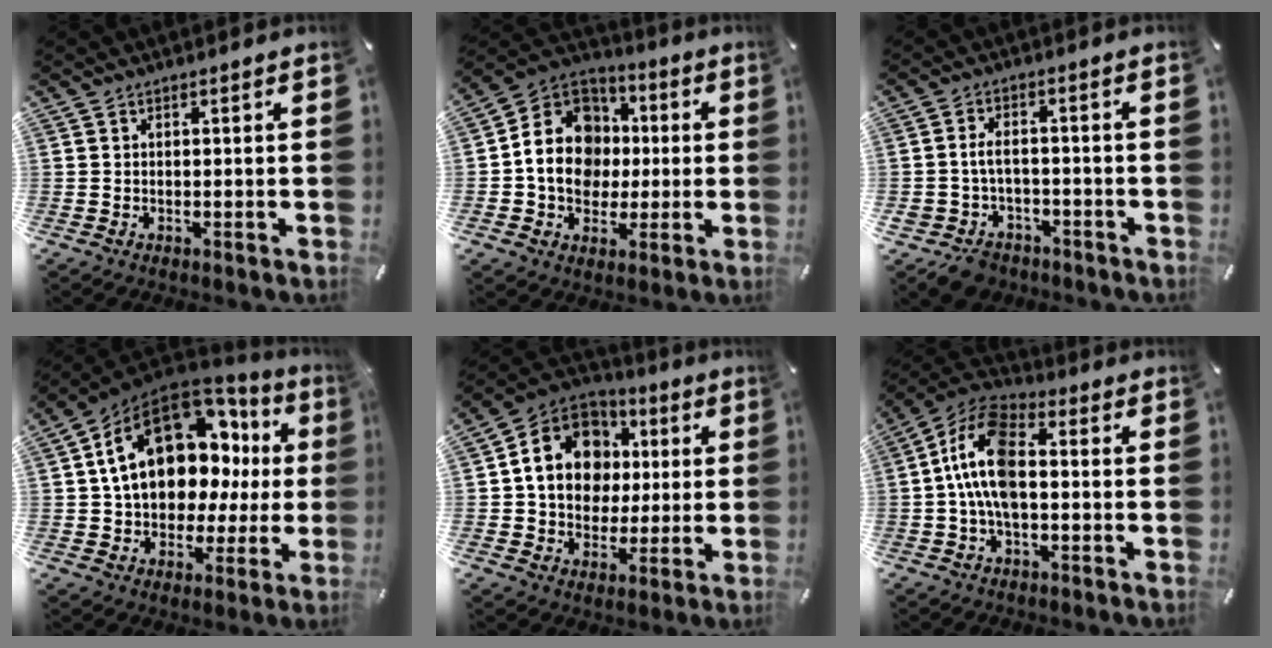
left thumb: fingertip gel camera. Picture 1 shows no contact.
{"total": 15.1, "force": [-0.9, 13.2, 7.2], "torque": [-0.149, 0.013, -0.015]}
{"total": 6.3, "force": [-2.3, 4.9, 3.2], "torque": [-0.070, 0.020, -0.042]}
{"total": 20.2, "force": [6.6, 13.7, 13.3], "torque": [-0.209, -0.035, 0.115]}
{"total": 15.9, "force": [1.6, 13.5, 8.1], "torque": [-0.152, 0.007, 0.033]}
{"total": 13.3, "force": [-0.6, 7.3, 11.1], "torque": [-0.234, 0.005, -0.010]}